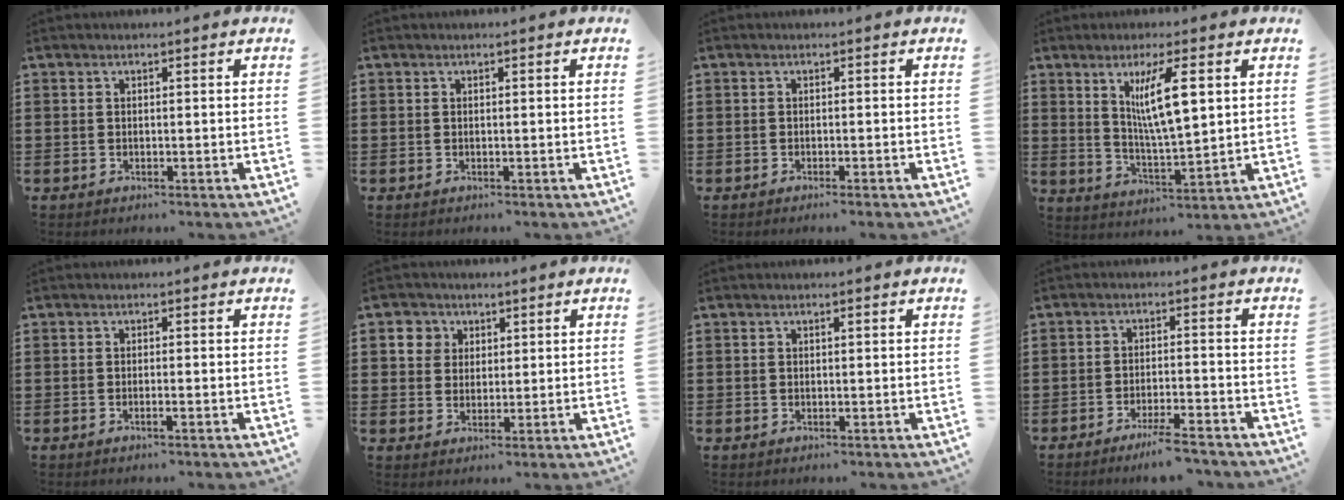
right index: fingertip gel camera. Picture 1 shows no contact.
{"total": 0.0}
{"total": 0.7, "force": [-0.5, -0.1, 0.4], "torque": [-0.008, -0.001, -0.011]}
{"total": 8.3, "force": [2.8, 1.8, 7.6], "torque": [-0.137, 0.000, 0.041]}
{"total": 0.8, "force": [-0.5, 0.0, 0.6], "torque": [-0.010, -0.003, -0.010]}
{"total": 4.1, "force": [1.8, 3.7, 0.4], "torque": [-0.020, 0.012, 0.029]}
{"total": 0.6, "force": [0.2, 0.2, 0.5], "torque": [-0.011, 0.002, 0.003]}
{"total": 4.3, "force": [-3.8, -0.1, 2.2], "torque": [-0.043, -0.006, -0.071]}